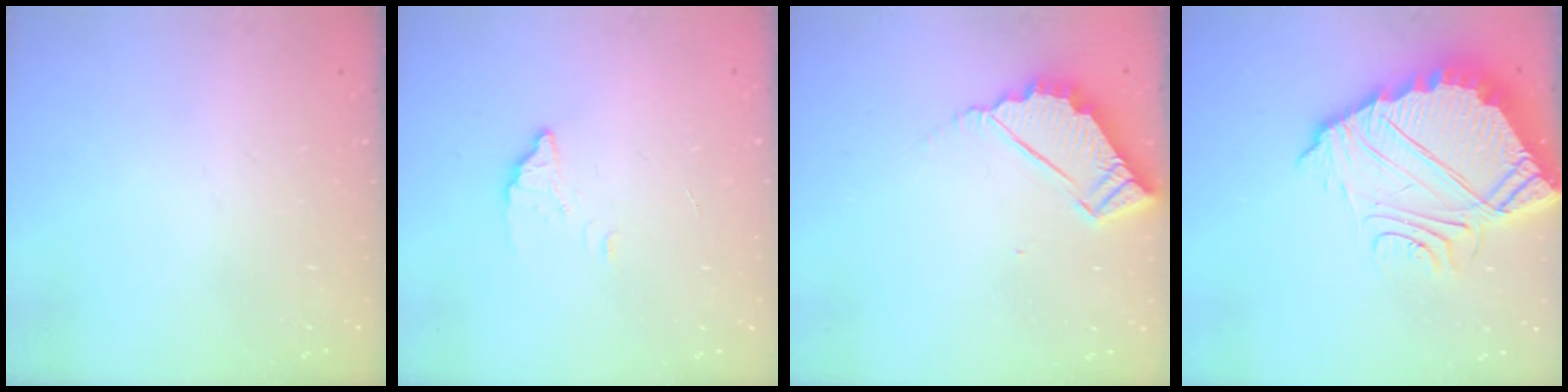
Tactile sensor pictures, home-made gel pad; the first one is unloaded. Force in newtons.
{"total": 2.8, "press": 2.8, "slide": 0.2}
{"total": 5.4, "press": 5.4, "slide": 0.2}
{"total": 11.6, "press": 11.6, "slide": 0.7}